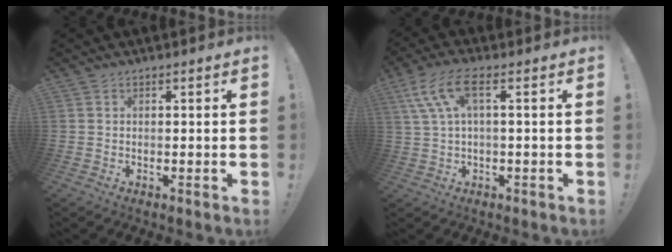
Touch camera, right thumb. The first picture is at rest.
{"total": 9.5, "force": [2.7, 3.2, 8.5], "torque": [-0.171, -0.004, 0.052]}